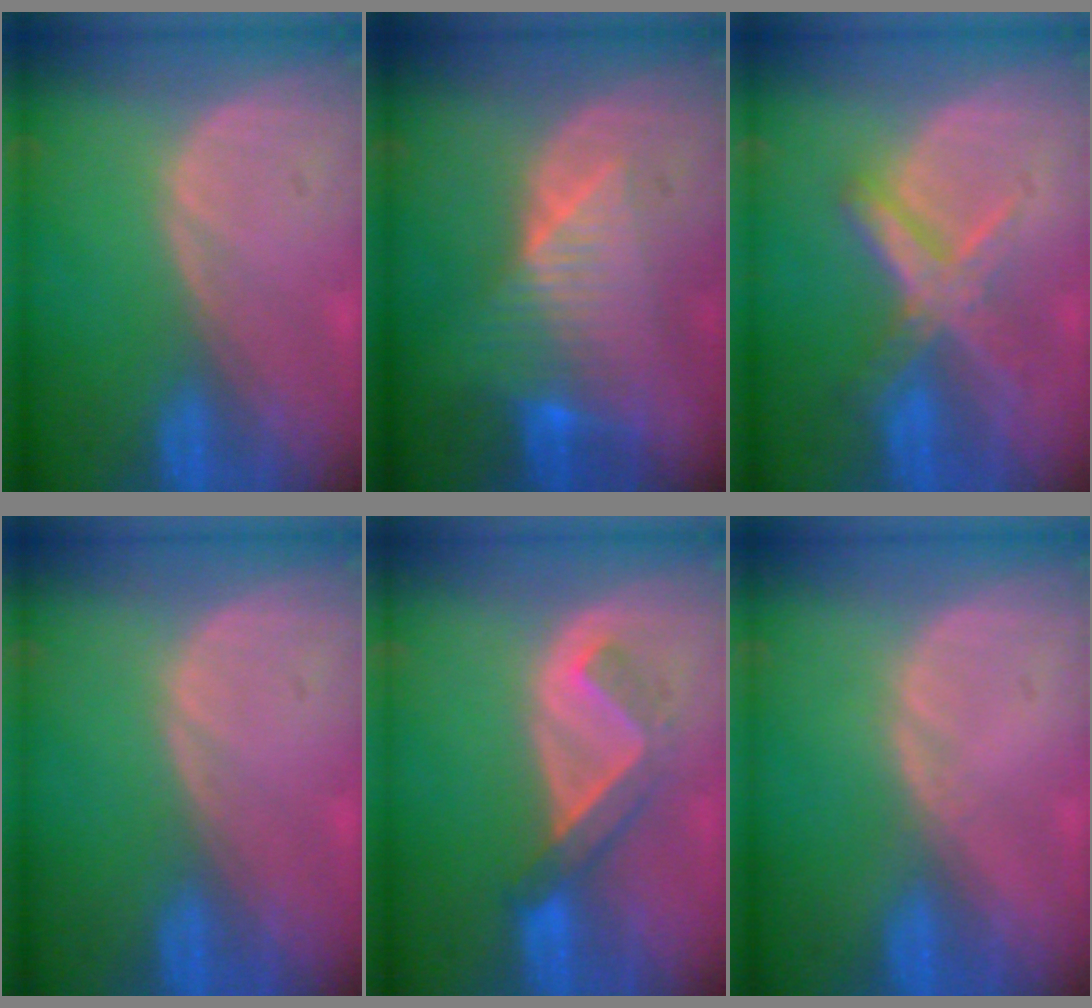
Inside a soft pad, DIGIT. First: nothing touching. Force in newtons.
{"total": 7.8, "press": 7.1, "slide": 3.0}
{"total": 7.0, "press": 6.1, "slide": 3.4}
{"total": 0.0}
{"total": 5.2, "press": 4.7, "slide": 2.3}
{"total": 0.7, "press": 0.5, "slide": 0.4}